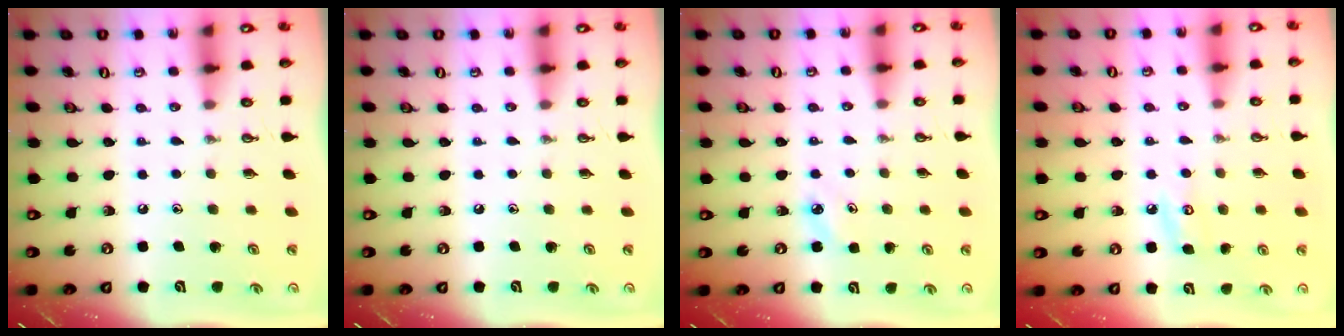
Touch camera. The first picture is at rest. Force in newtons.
{"total": 0.0}
{"total": 4.5, "press": 4.5, "slide": 0.7}
{"total": 5.7, "press": 5.7, "slide": 0.6}